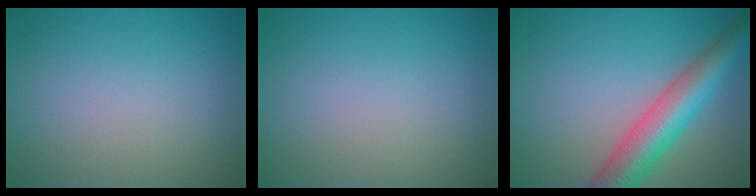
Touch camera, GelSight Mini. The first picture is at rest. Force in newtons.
{"total": 0.0}
{"total": 7.3, "press": 7.3, "slide": 0.3}